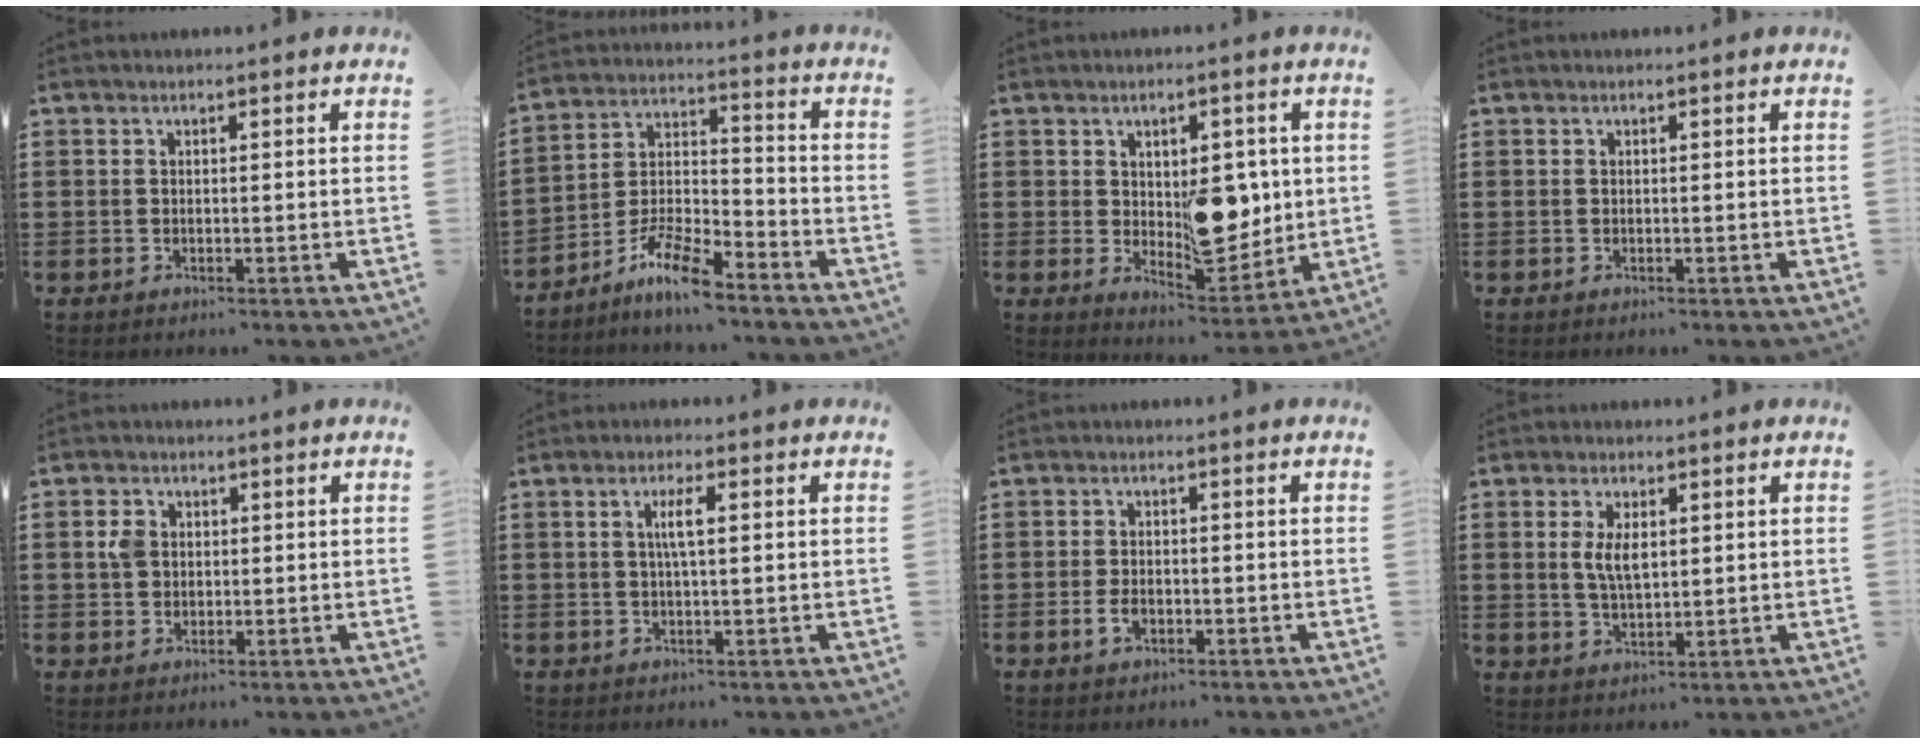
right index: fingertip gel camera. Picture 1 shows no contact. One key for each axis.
{"total": 8.2, "fx": -6.7, "fy": 1.8, "fz": 4.3, "tx": -0.095, "ty": 0.011, "tz": -0.129}
{"total": 9.6, "fx": 0.8, "fy": 5.8, "fz": 7.6, "tx": -0.094, "ty": -0.002, "tz": 0.014}
{"total": 0.0}
{"total": 2.8, "fx": 0.5, "fy": 2.3, "fz": 1.6, "tx": -0.047, "ty": 0.008, "tz": 0.006}
{"total": 3.1, "fx": 0.4, "fy": 0.4, "fz": 3.1, "tx": -0.060, "ty": 0.001, "tz": 0.003}
{"total": 2.3, "fx": -0.9, "fy": 1.3, "fz": 1.7, "tx": -0.039, "ty": -0.001, "tz": -0.019}
{"total": 4.4, "fx": 0.9, "fy": 1.9, "fz": 3.9, "tx": -0.082, "ty": 0.005, "tz": 0.015}